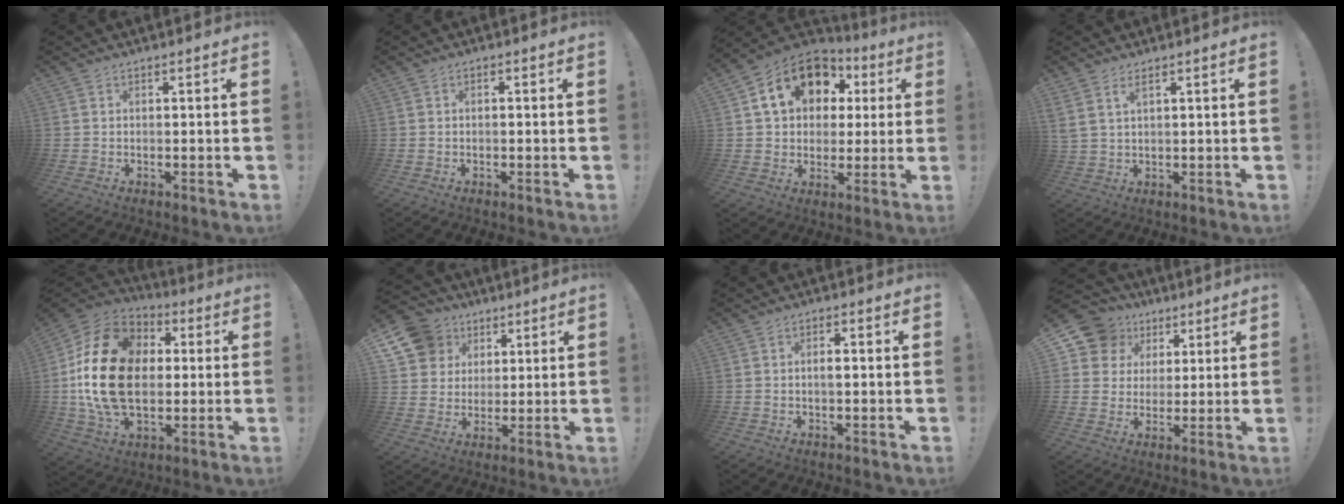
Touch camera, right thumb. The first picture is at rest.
{"total": 0.7, "force": [-0.6, -0.1, 0.5], "torque": [-0.010, 0.001, -0.010]}
{"total": 17.0, "force": [6.9, 12.4, 9.3], "torque": [-0.143, -0.019, 0.135]}
{"total": 3.3, "force": [2.0, 0.7, 2.5], "torque": [-0.053, -0.007, 0.039]}
{"total": 25.6, "force": [1.4, 17.6, 18.5], "torque": [-0.345, 0.012, 0.030]}
{"total": 12.6, "force": [5.4, 10.7, 3.8], "torque": [-0.051, -0.028, 0.113]}
{"total": 1.9, "force": [-0.4, 0.6, 1.8], "torque": [-0.028, 0.003, -0.009]}
{"total": 12.1, "force": [5.4, 10.3, 3.3], "torque": [-0.053, -0.029, 0.114]}